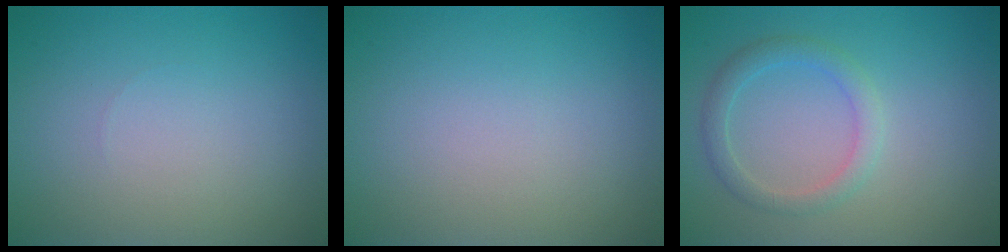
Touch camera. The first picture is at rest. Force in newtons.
{"total": 0.0}
{"total": 2.2, "press": 2.2, "slide": 0.1}